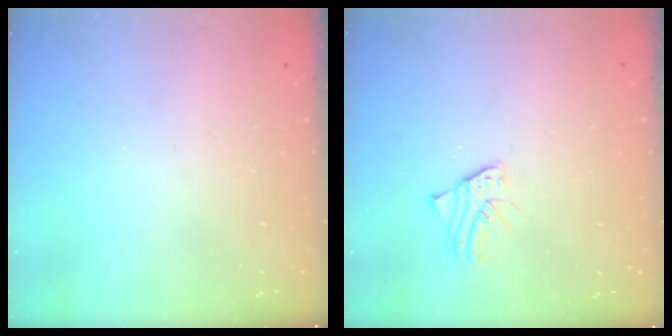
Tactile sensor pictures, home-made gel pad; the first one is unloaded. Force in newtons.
{"total": 1.9, "press": 1.9, "slide": 0.0}